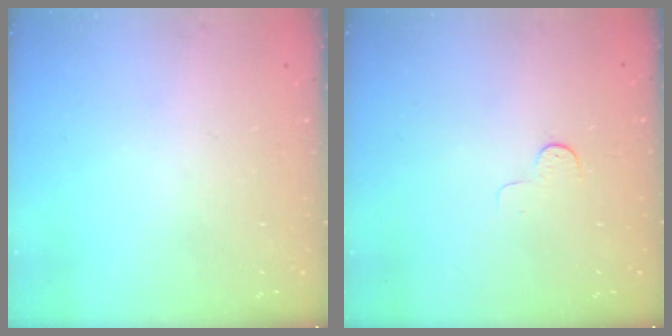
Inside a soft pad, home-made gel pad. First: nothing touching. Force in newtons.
{"total": 3.0, "press": 3.0, "slide": 0.3}